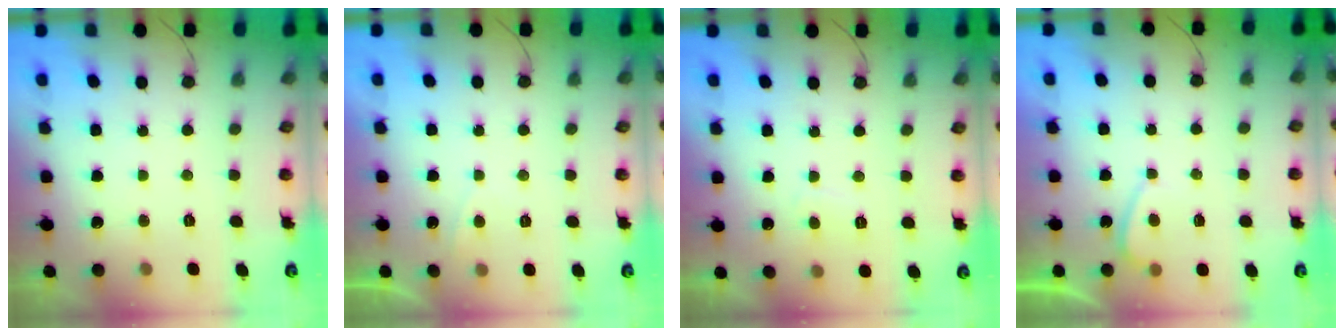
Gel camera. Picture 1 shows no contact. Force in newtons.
{"total": 0.7, "press": 0.4, "slide": 0.5}
{"total": 2.7, "press": 2.6, "slide": 0.8}
{"total": 1.6, "press": 1.4, "slide": 0.6}